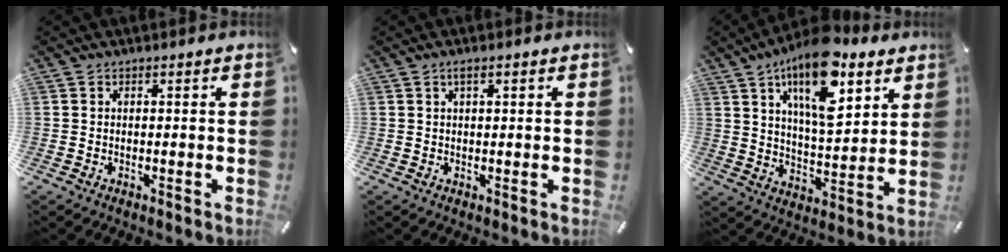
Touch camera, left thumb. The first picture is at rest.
{"total": 1.4, "force": [0.8, 0.4, 1.1], "torque": [-0.023, 0.003, 0.013]}
{"total": 17.4, "force": [10.3, 7.6, 11.8], "torque": [-0.192, -0.038, 0.172]}